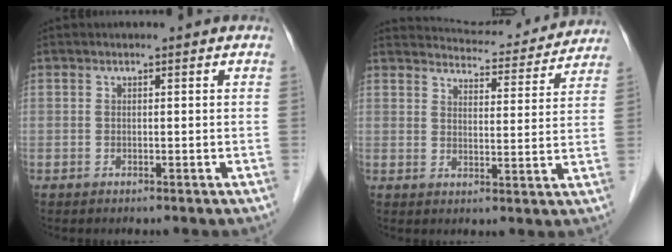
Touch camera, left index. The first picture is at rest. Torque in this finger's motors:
{"motor_torque": [0.21, -0.51, 0.00, -0.03]}